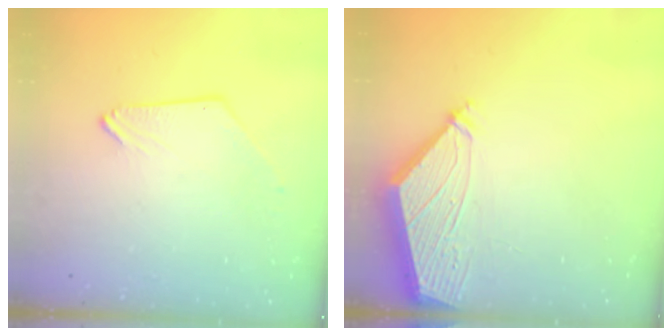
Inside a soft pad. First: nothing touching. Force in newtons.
{"total": 3.8, "press": 3.8, "slide": 0.4}